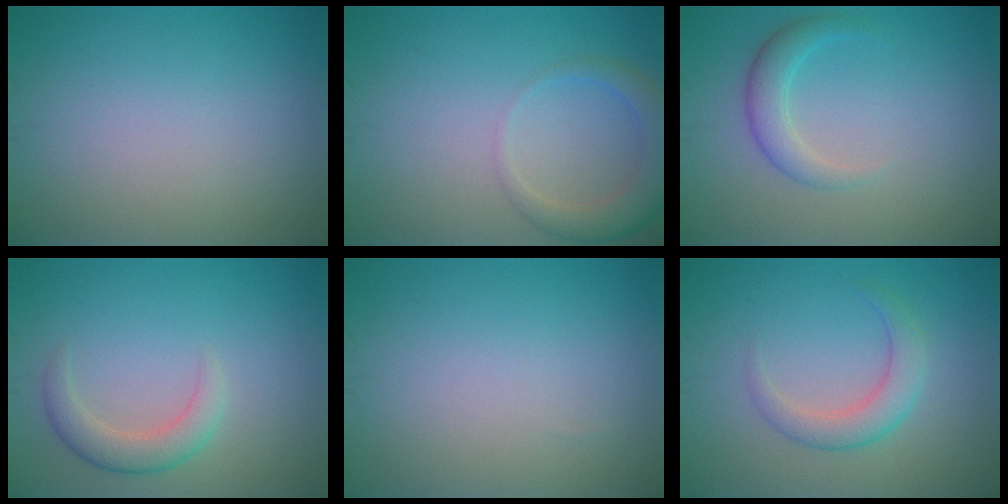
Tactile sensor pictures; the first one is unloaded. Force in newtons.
{"total": 3.5, "press": 3.5, "slide": 0.2}
{"total": 2.5, "press": 2.5, "slide": 0.1}
{"total": 2.8, "press": 2.8, "slide": 0.2}
{"total": 0.0}
{"total": 2.8, "press": 2.8, "slide": 0.1}